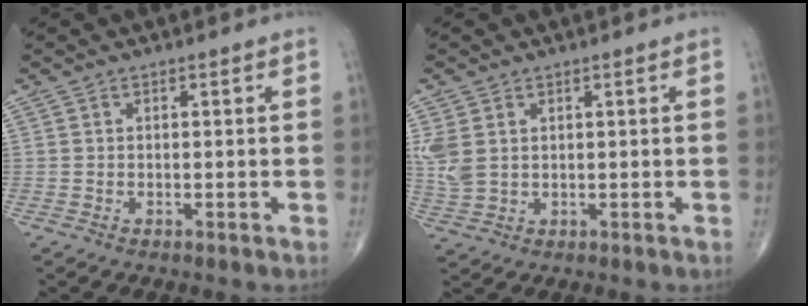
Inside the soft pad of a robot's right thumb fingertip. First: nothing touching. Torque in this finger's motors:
{"motor_torque": [0.48, 0.80, 0.43, -0.01, 0.18]}